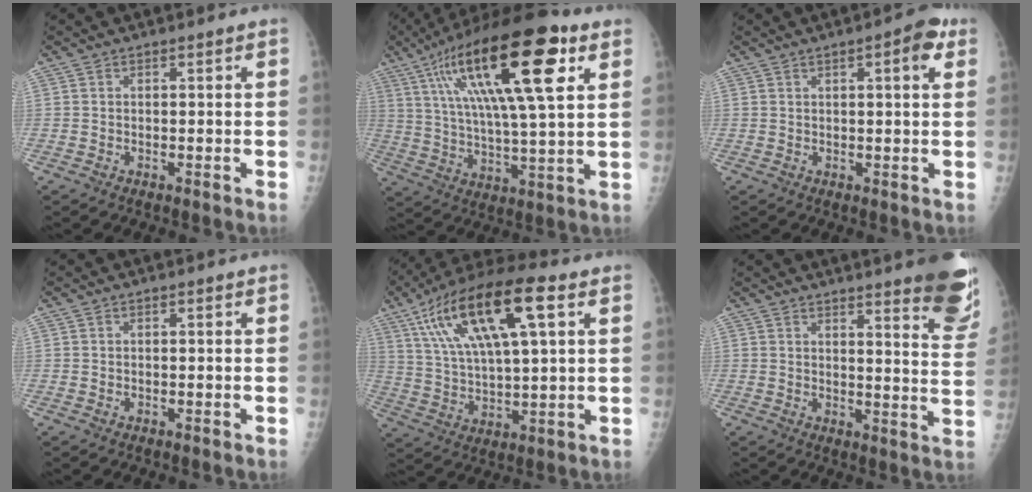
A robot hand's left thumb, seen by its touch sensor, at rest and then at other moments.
{"total": 25.3, "force": [10.3, 6.8, 22.0], "torque": [-0.381, -0.003, 0.167]}
{"total": 5.0, "force": [2.2, 1.3, 4.3], "torque": [-0.049, -0.002, 0.023]}
{"total": 0.0}
{"total": 21.2, "force": [8.6, 6.9, 18.1], "torque": [-0.334, 0.004, 0.151]}
{"total": 14.2, "force": [10.3, 2.2, 9.5], "torque": [-0.086, -0.066, 0.115]}